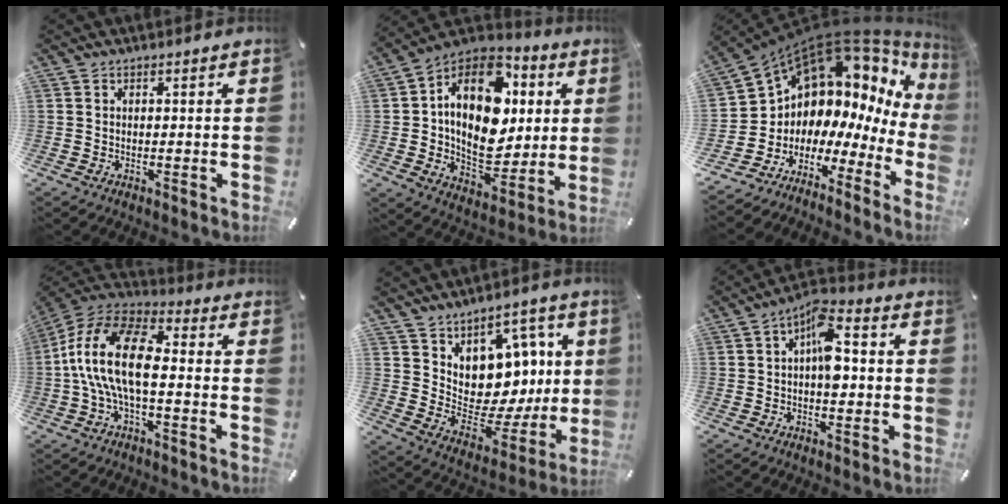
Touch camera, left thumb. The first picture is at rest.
{"total": 20.4, "force": [4.1, 14.4, 13.9], "torque": [-0.237, -0.024, 0.068]}
{"total": 9.2, "force": [7.3, 5.5, 1.3], "torque": [-0.045, -0.094, 0.132]}
{"total": 16.6, "force": [-2.1, 8.2, 14.2], "torque": [-0.295, 0.014, -0.039]}
{"total": 9.8, "force": [4.4, 8.3, 2.7], "torque": [-0.021, -0.081, 0.086]}
{"total": 8.4, "force": [0.1, 4.3, 7.2], "torque": [-0.099, 0.005, -0.002]}